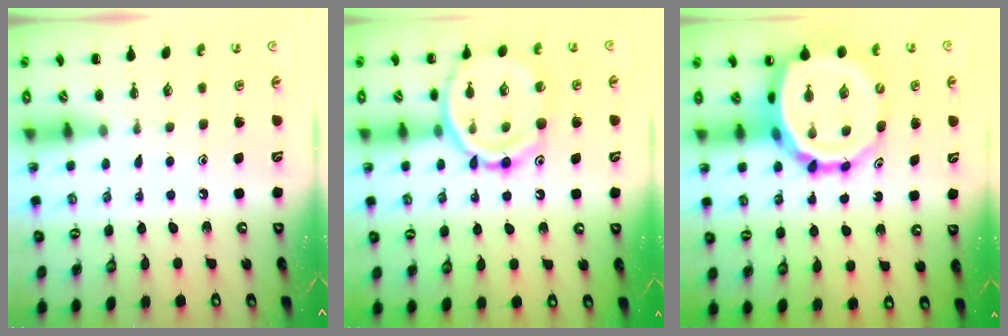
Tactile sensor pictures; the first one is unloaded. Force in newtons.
{"total": 17.7, "press": 17.5, "slide": 2.1}
{"total": 13.1, "press": 12.6, "slide": 3.5}